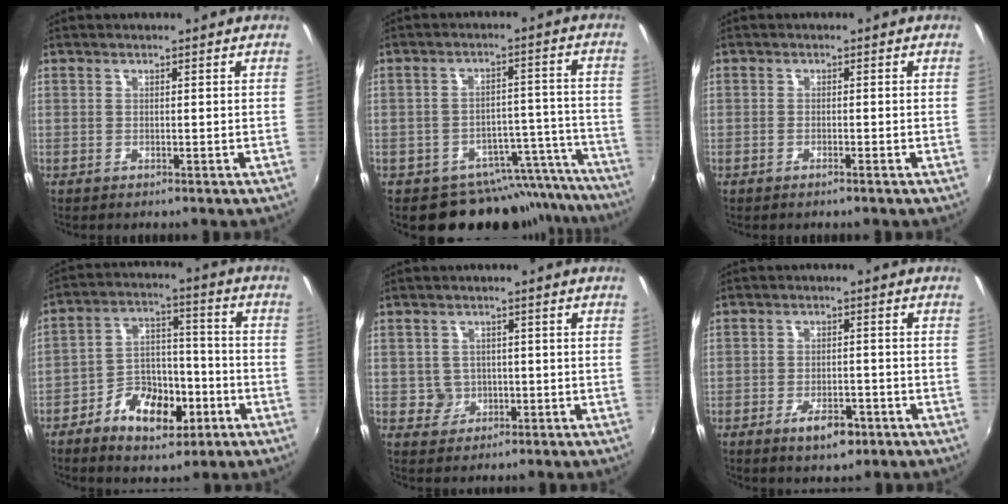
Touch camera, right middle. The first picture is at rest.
{"total": 15.6, "force": [-13.9, 6.6, 2.5], "torque": [-0.021, 0.053, -0.171]}
{"total": 0.9, "force": [-0.8, 0.0, 0.5], "torque": [-0.011, -0.002, -0.016]}
{"total": 12.2, "force": [-6.2, 6.9, 8.0], "torque": [-0.149, 0.019, -0.100]}
{"total": 3.6, "force": [-0.6, 3.5, 0.3], "torque": [-0.008, 0.006, -0.004]}
{"total": 5.5, "force": [-3.1, 2.5, 3.8], "torque": [-0.080, -0.005, -0.047]}